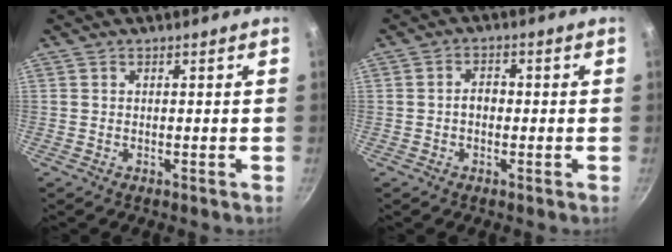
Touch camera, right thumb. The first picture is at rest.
{"total": 2.8, "force": [-0.4, 2.1, 1.9], "torque": [-0.015, 0.012, -0.007]}